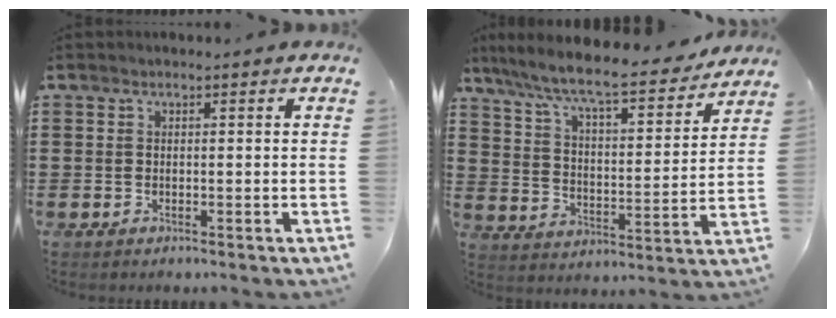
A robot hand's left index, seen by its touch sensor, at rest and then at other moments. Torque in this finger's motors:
{"motor_torque": [1.09, -1.06, 0.46, 0.21]}